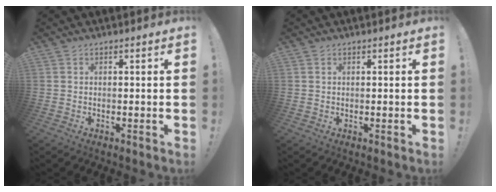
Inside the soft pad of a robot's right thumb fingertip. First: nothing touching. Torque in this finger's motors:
{"motor_torque": [-0.15, -0.01, -0.07, 0.15, -0.01]}